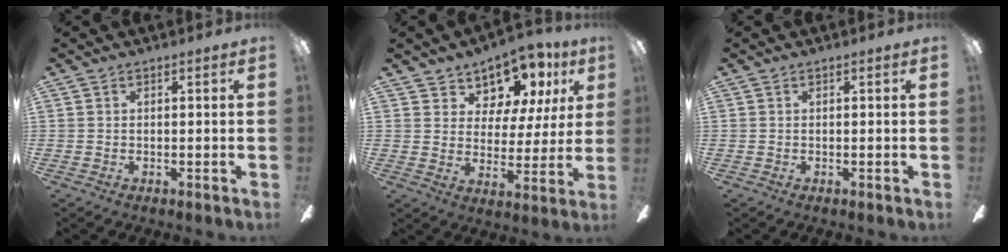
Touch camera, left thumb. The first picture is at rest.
{"total": 10.9, "force": [8.0, 6.4, 3.5], "torque": [-0.064, -0.056, 0.152]}
{"total": 0.0}